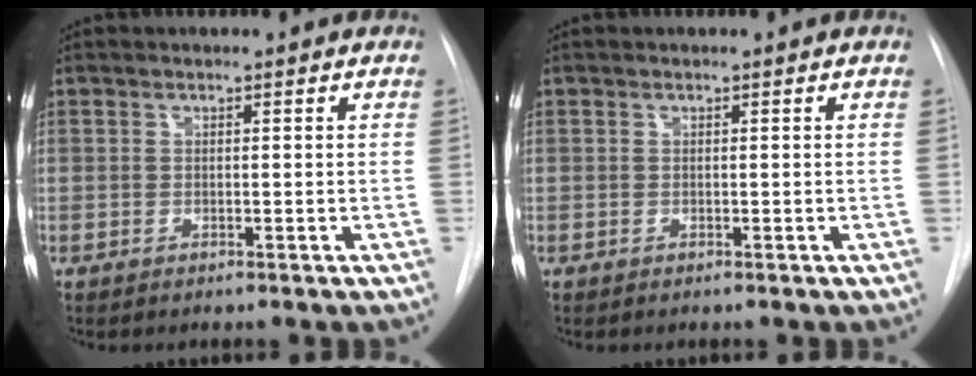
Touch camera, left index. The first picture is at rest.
{"total": 0.0}